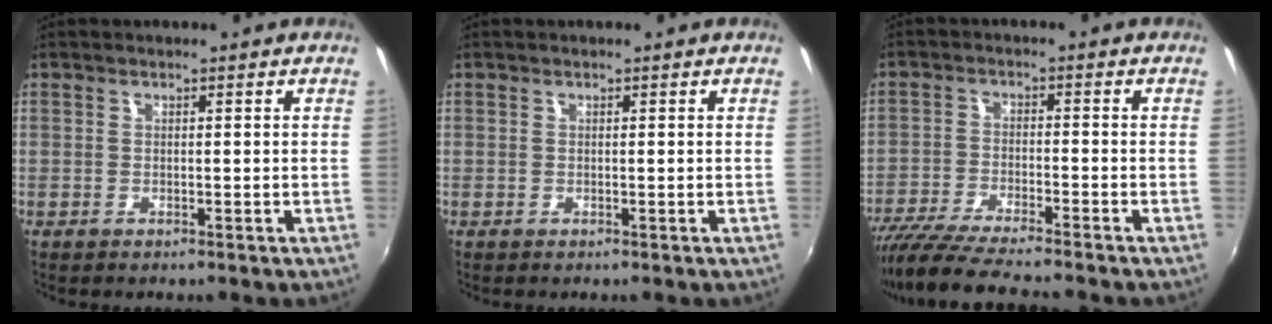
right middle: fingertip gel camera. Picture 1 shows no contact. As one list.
[{"total": 0.0}, {"total": 12.2, "force": [-10.8, 0.5, 5.6], "torque": [-0.125, -0.031, -0.192]}]